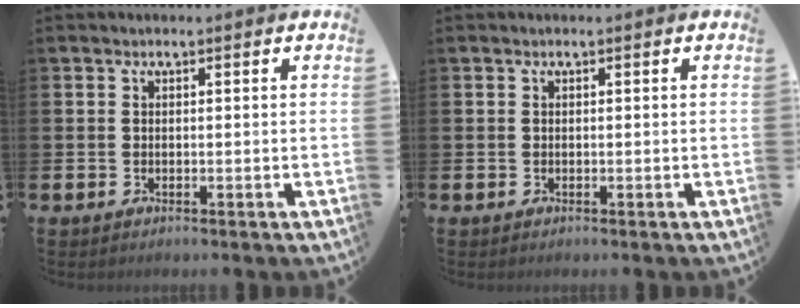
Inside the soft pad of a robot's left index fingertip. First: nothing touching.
{"total": 0.0}